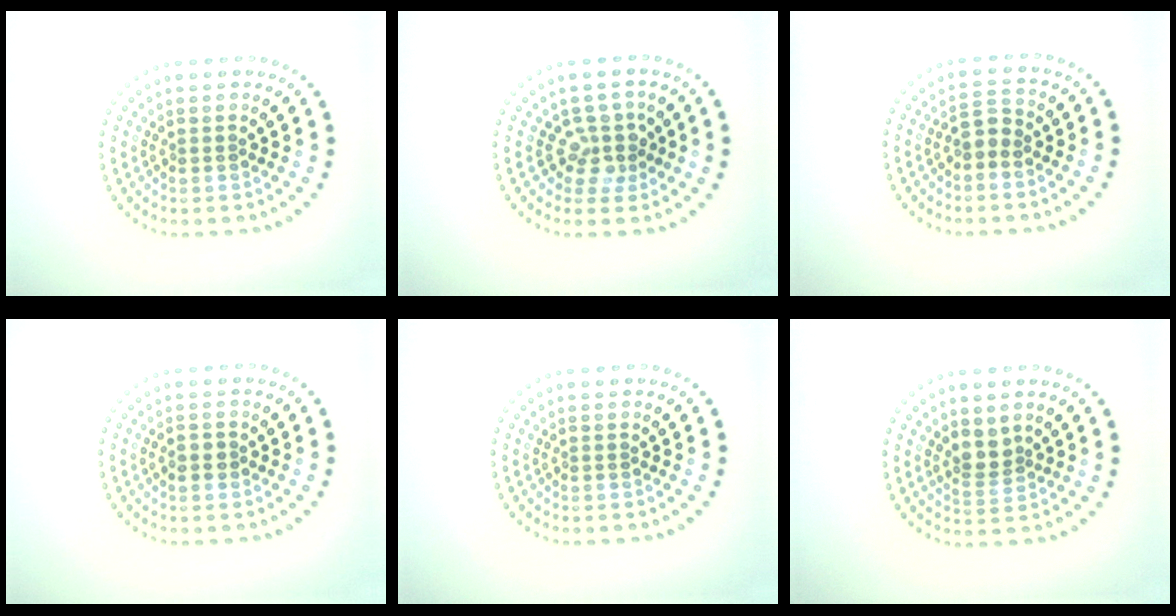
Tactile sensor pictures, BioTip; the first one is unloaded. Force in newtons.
{"total": 2.5, "press": 1.8, "slide": 1.7}
{"total": 1.7, "press": 1.6, "slide": 0.7}
{"total": 1.2, "press": 1.2, "slide": 0.2}
{"total": 0.0}
{"total": 1.9, "press": 1.4, "slide": 1.3}